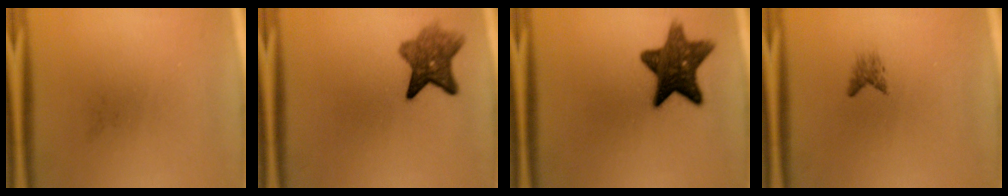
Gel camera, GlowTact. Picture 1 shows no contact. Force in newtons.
{"total": 6.8}
{"total": 12.0}
{"total": 1.1}